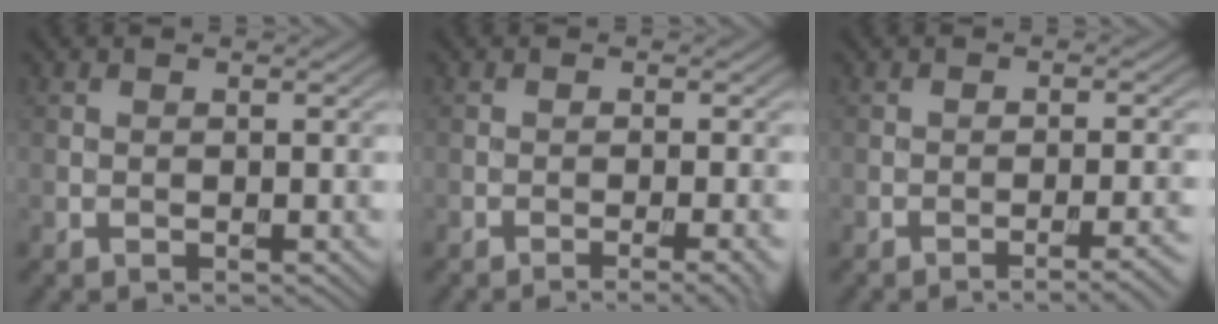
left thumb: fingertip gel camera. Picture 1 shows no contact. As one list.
[{"total": 3.3, "force": [-1.6, 0.6, 2.8], "torque": [-0.032, 0.005, -0.028]}, {"total": 3.7, "force": [-2.0, 0.7, 3.1], "torque": [-0.041, 0.010, -0.036]}]